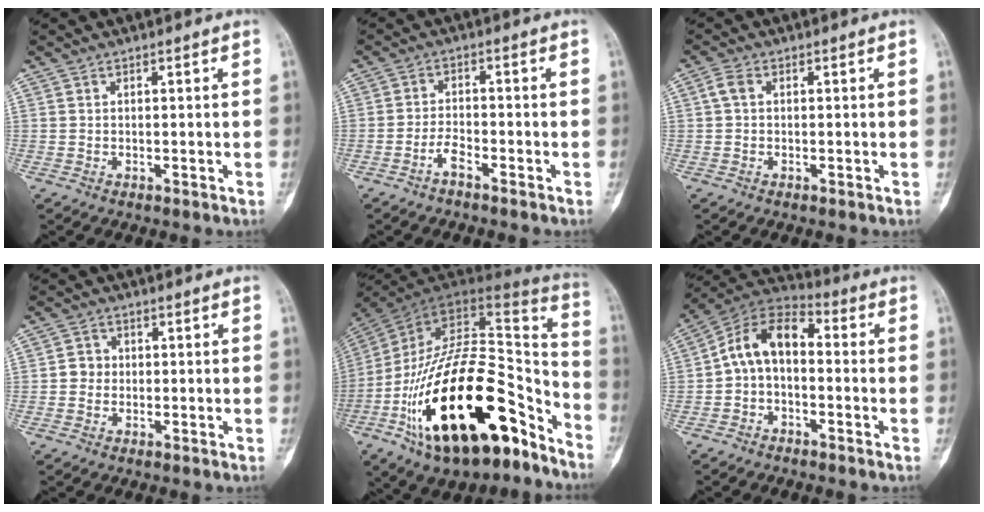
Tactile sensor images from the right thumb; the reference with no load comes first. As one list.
[{"total": 3.1, "force": [-2.2, 0.9, 1.9], "torque": [-0.039, 0.018, -0.045]}, {"total": 2.1, "force": [0.3, 1.3, 1.6], "torque": [-0.034, 0.006, -0.002]}, {"total": 2.6, "force": [-0.2, 2.4, 0.9], "torque": [0.000, 0.008, -0.010]}, {"total": 34.2, "force": [-17.0, 15.8, 25.2], "torque": [-0.399, 0.076, -0.272]}, {"total": 10.2, "force": [-0.6, 6.2, 8.1], "torque": [-0.134, 0.041, -0.027]}]